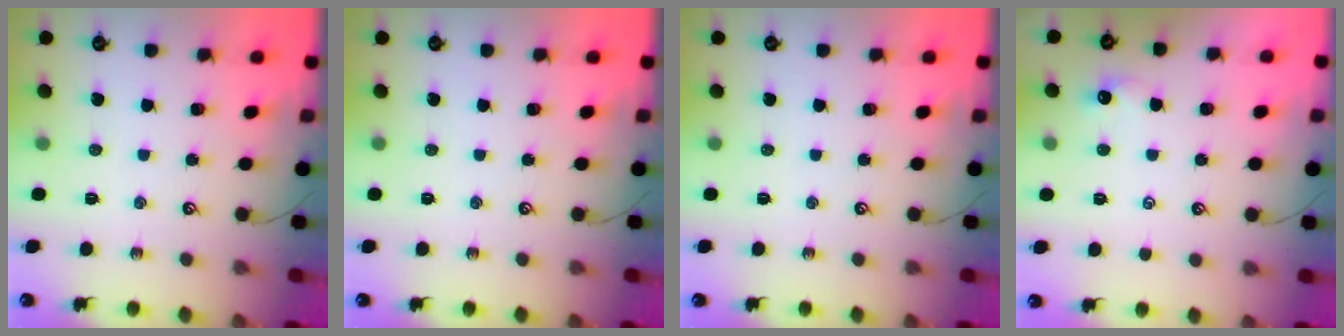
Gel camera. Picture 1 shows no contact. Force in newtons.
{"total": 0.0}
{"total": 0.0}
{"total": 0.7, "press": 0.6, "slide": 0.3}